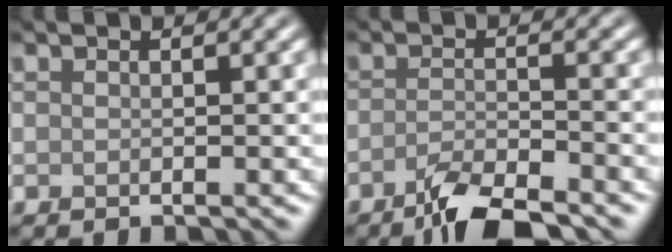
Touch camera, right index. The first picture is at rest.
{"total": 4.4, "force": [-3.2, 0.9, 2.8], "torque": [-0.049, -0.003, -0.069]}